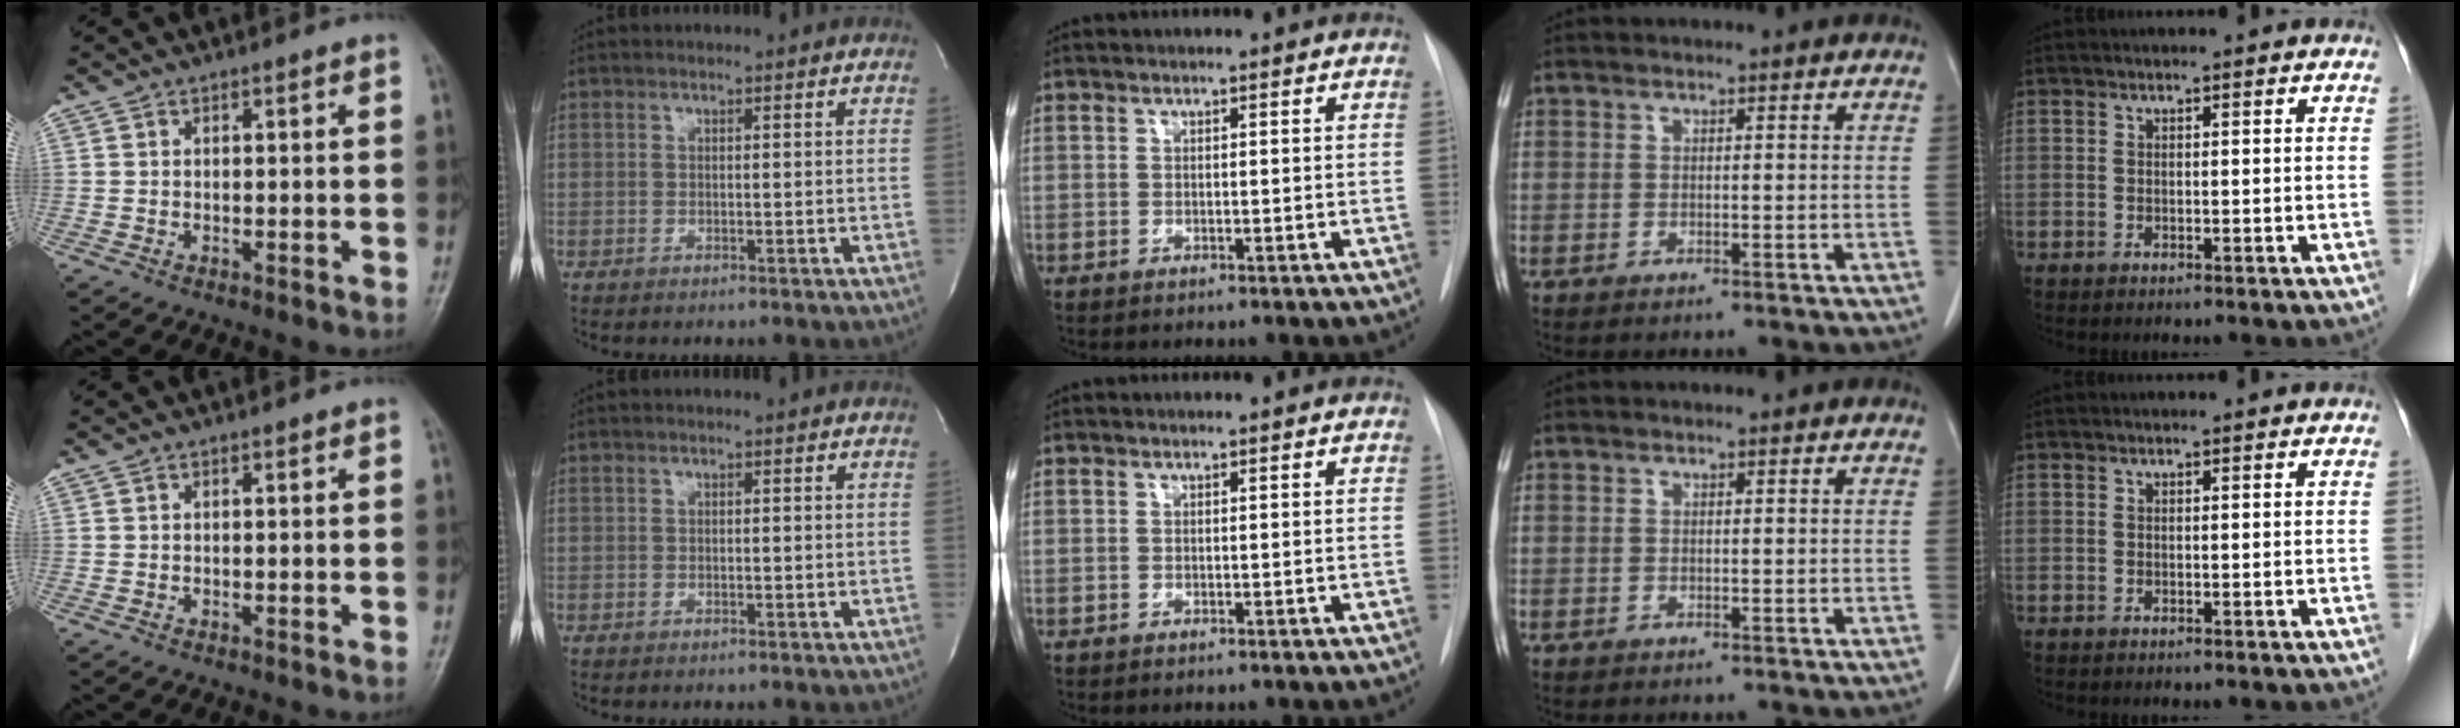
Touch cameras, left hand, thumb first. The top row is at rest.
{}